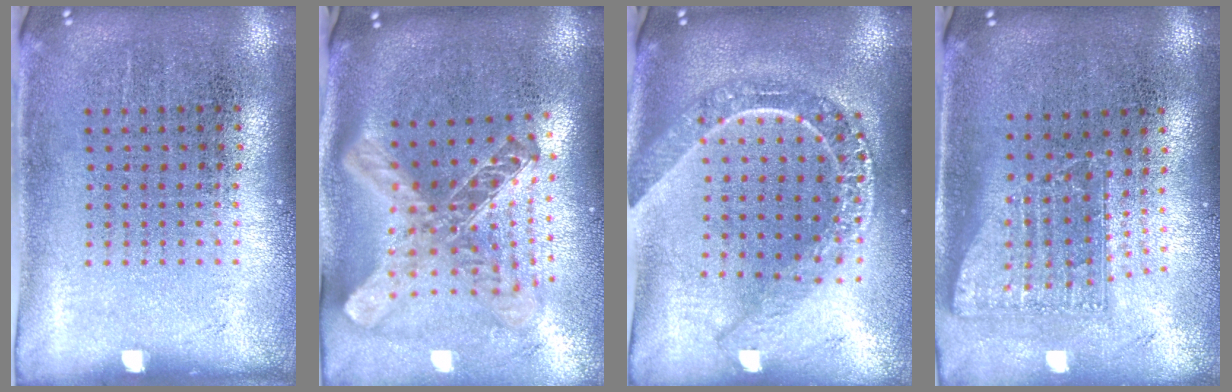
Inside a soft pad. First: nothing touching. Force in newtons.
{"total": 2.7, "press": 2.0, "slide": 1.9}
{"total": 2.2, "press": 1.8, "slide": 1.1}
{"total": 1.8, "press": 1.3, "slide": 1.2}